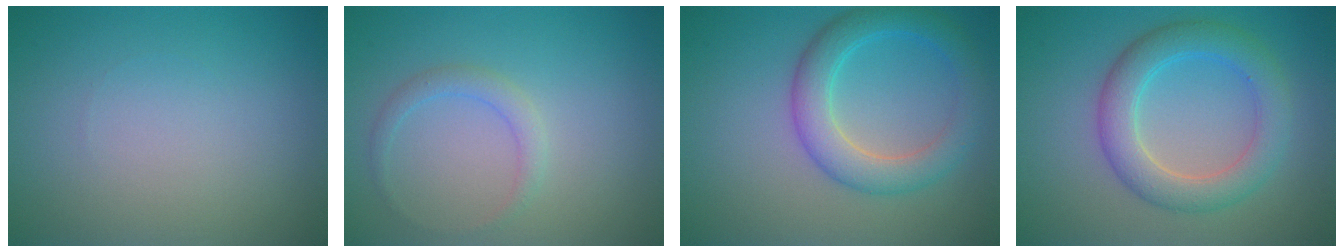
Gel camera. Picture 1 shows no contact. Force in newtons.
{"total": 1.5, "press": 1.5, "slide": 0.0}
{"total": 4.7, "press": 4.7, "slide": 0.2}
{"total": 4.9, "press": 4.9, "slide": 0.1}